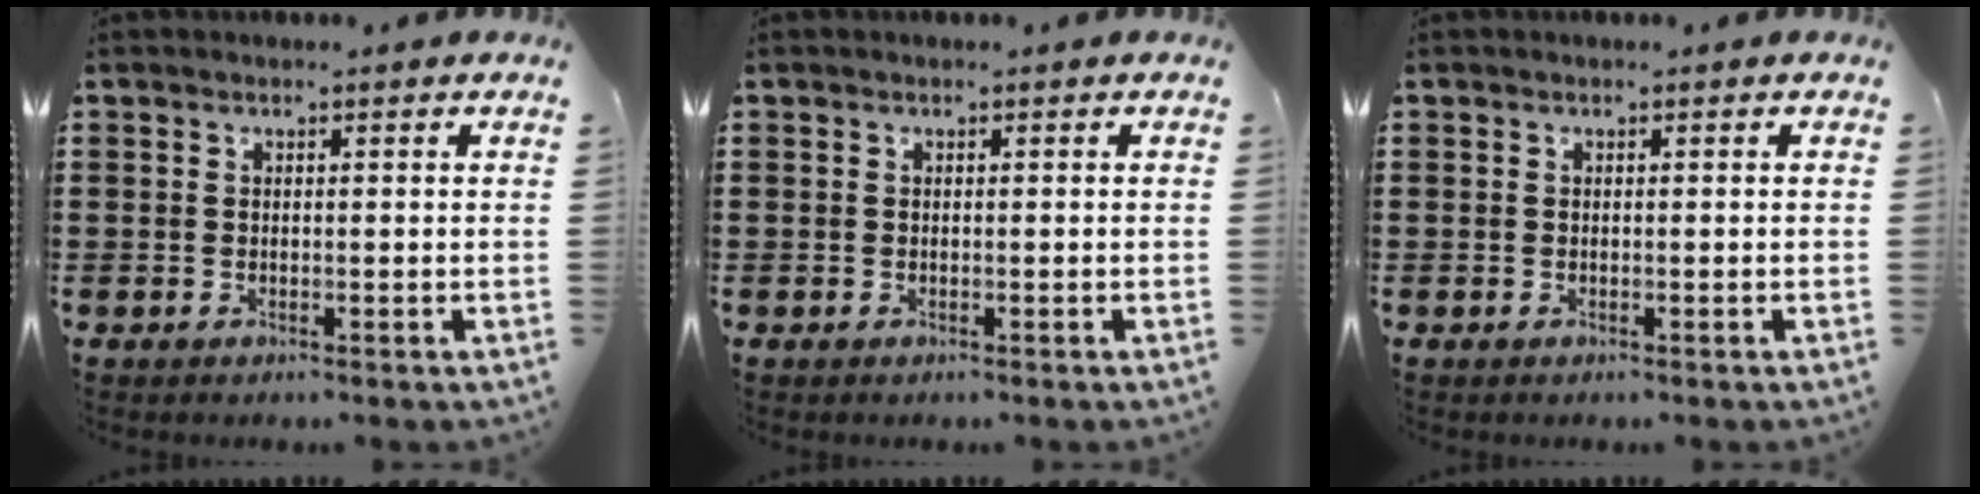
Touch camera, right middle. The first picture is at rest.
{"total": 0.0}
{"total": 0.0}